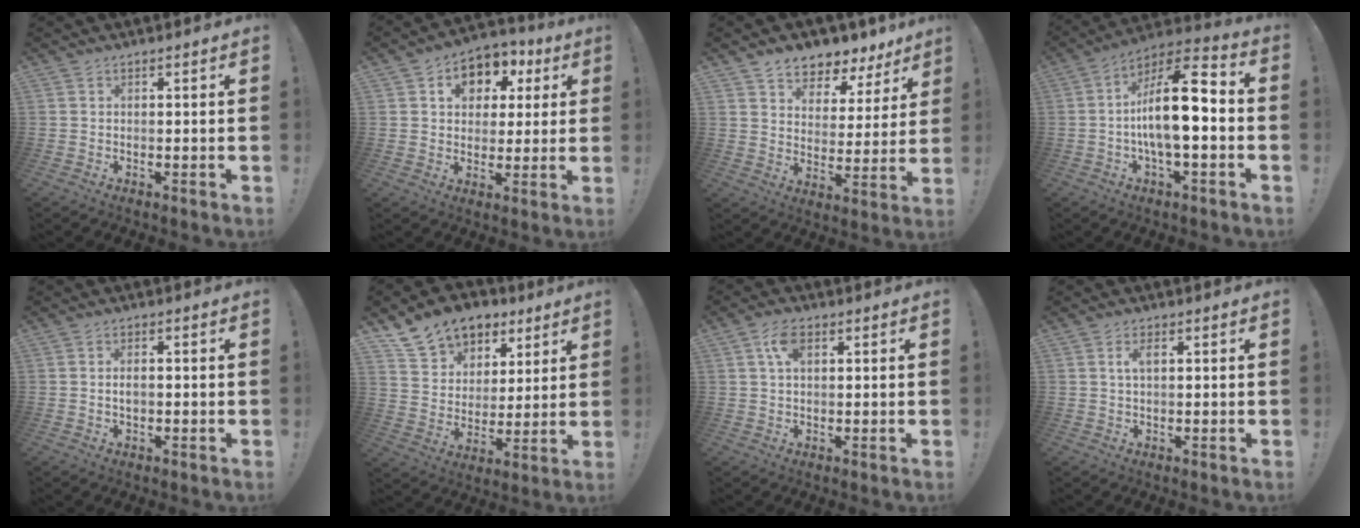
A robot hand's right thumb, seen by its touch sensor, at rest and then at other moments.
{"total": 9.8, "force": [3.0, 8.2, 4.5], "torque": [-0.049, -0.011, 0.056]}
{"total": 7.0, "force": [5.4, 4.1, 1.5], "torque": [-0.014, -0.056, 0.102]}
{"total": 17.0, "force": [-2.0, 6.0, 15.8], "torque": [-0.263, 0.011, -0.036]}
{"total": 2.0, "force": [-0.5, 0.9, 1.6], "torque": [-0.030, 0.005, -0.010]}
{"total": 14.1, "force": [9.1, 9.8, 4.5], "torque": [-0.068, -0.061, 0.174]}
{"total": 5.7, "force": [2.0, 3.2, 4.4], "torque": [-0.076, 0.004, 0.034]}
{"total": 2.8, "force": [0.8, 1.3, 2.3], "torque": [-0.043, 0.004, 0.012]}